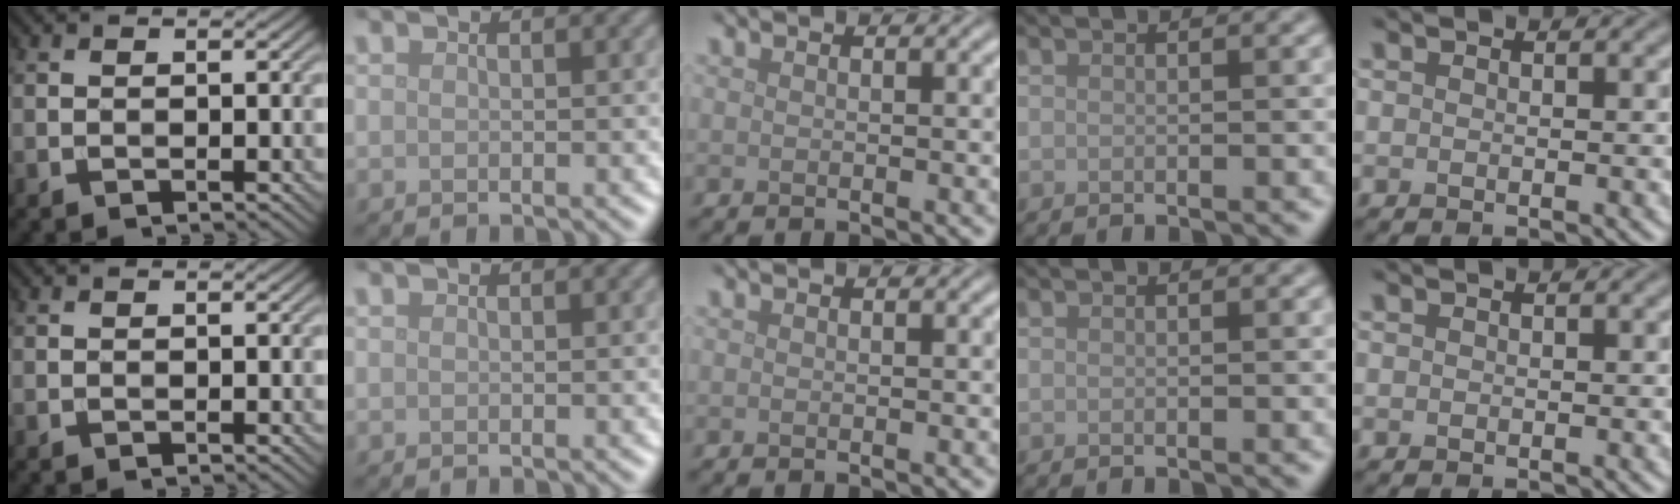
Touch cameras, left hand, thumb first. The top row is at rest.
{}